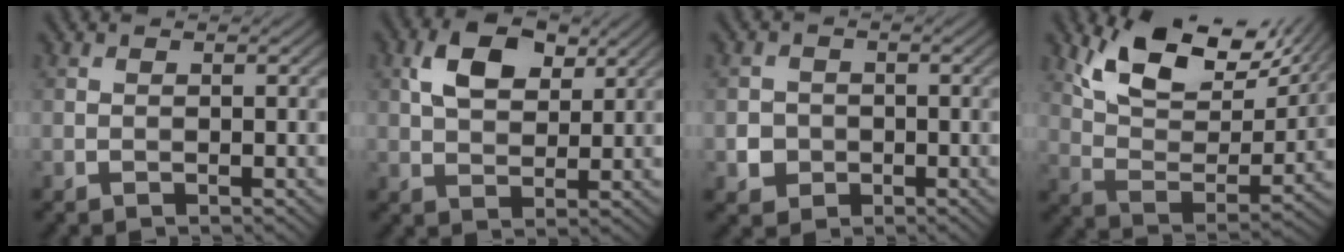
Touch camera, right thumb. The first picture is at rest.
{"total": 6.7, "force": [2.8, 4.0, 4.6], "torque": [-0.088, 0.002, 0.047]}
{"total": 3.0, "force": [-0.7, 2.8, 0.7], "torque": [-0.011, -0.008, -0.018]}
{"total": 14.1, "force": [9.3, 6.0, 8.8], "torque": [-0.169, -0.007, 0.157]}